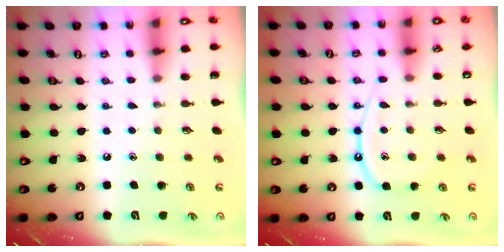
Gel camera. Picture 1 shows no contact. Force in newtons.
{"total": 11.4, "press": 11.4, "slide": 0.9}